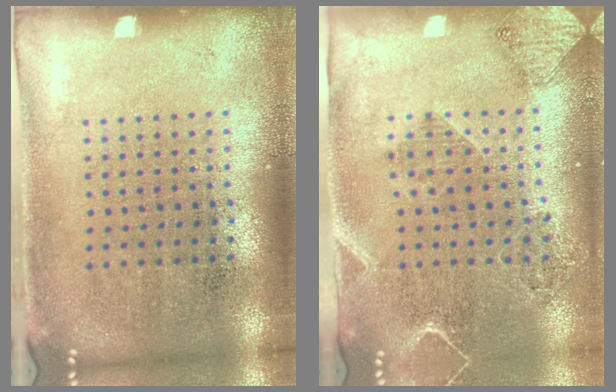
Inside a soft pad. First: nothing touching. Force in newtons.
{"total": 1.9, "press": 1.7, "slide": 0.9}